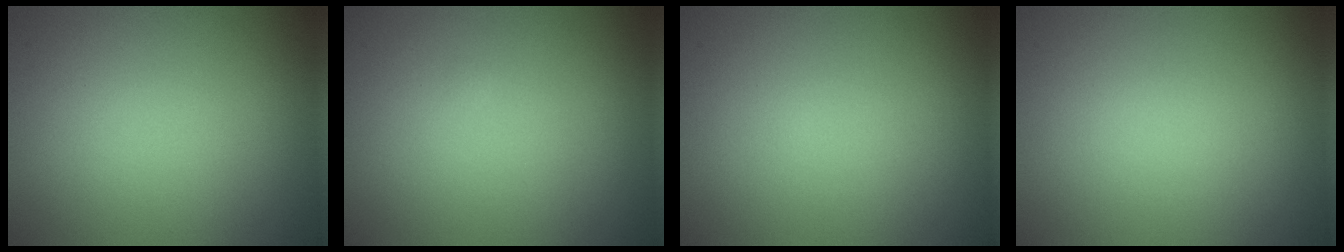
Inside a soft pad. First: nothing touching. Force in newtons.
{"total": 0.0}
{"total": 0.0}
{"total": 0.0}